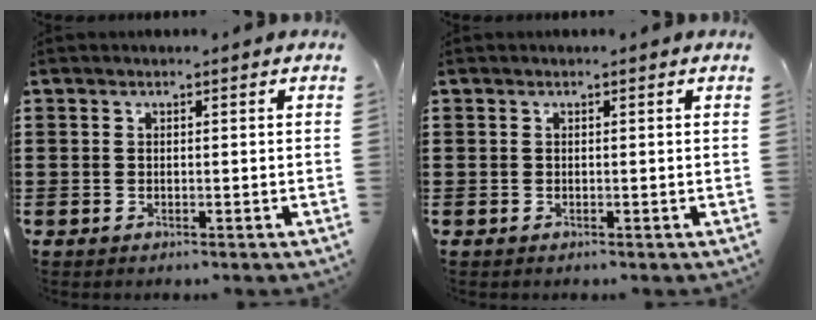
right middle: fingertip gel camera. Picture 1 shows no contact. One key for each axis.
{"total": 0.0}